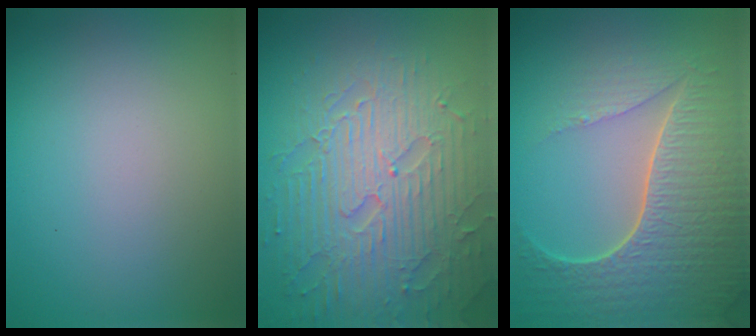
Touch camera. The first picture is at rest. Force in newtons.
{"total": 8.2, "press": 6.1, "slide": 5.5}
{"total": 7.7, "press": 5.6, "slide": 5.3}